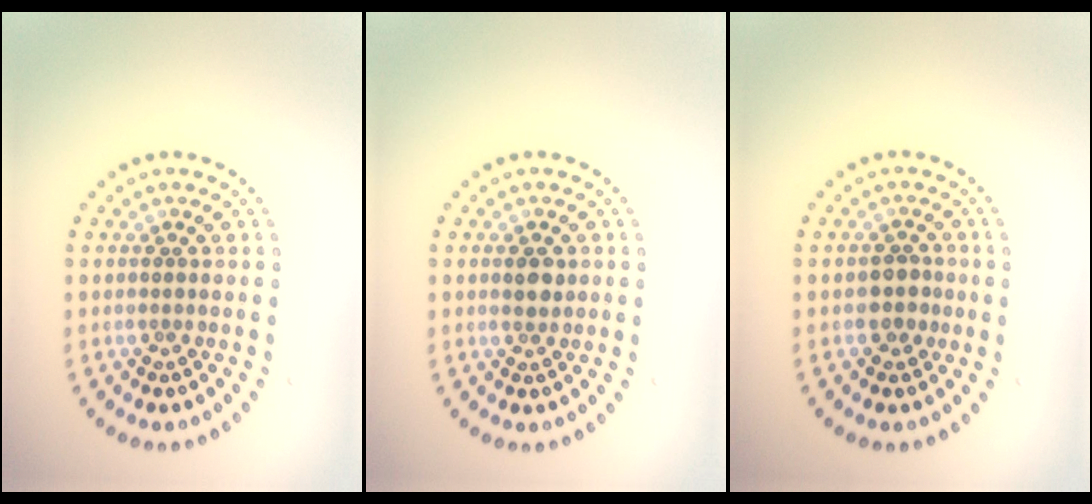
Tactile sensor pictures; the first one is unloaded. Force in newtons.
{"total": 1.5, "press": 1.4, "slide": 0.5}
{"total": 2.0, "press": 1.8, "slide": 0.8}